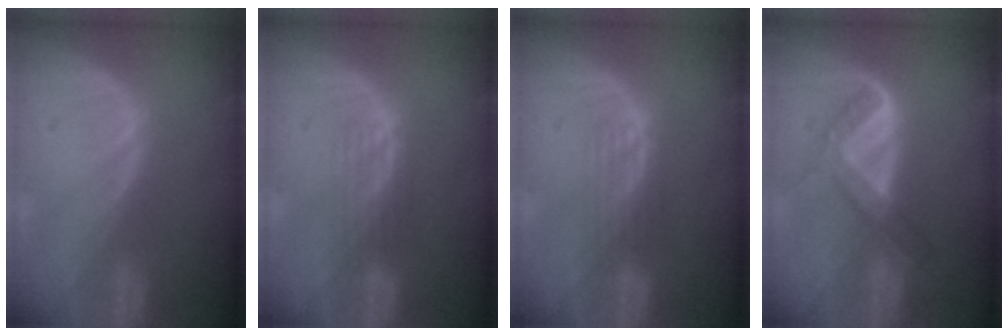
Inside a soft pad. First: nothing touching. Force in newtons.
{"total": 2.6, "press": 2.6, "slide": 0.4}
{"total": 2.6, "press": 2.6, "slide": 0.4}
{"total": 5.3, "press": 5.1, "slide": 1.4}